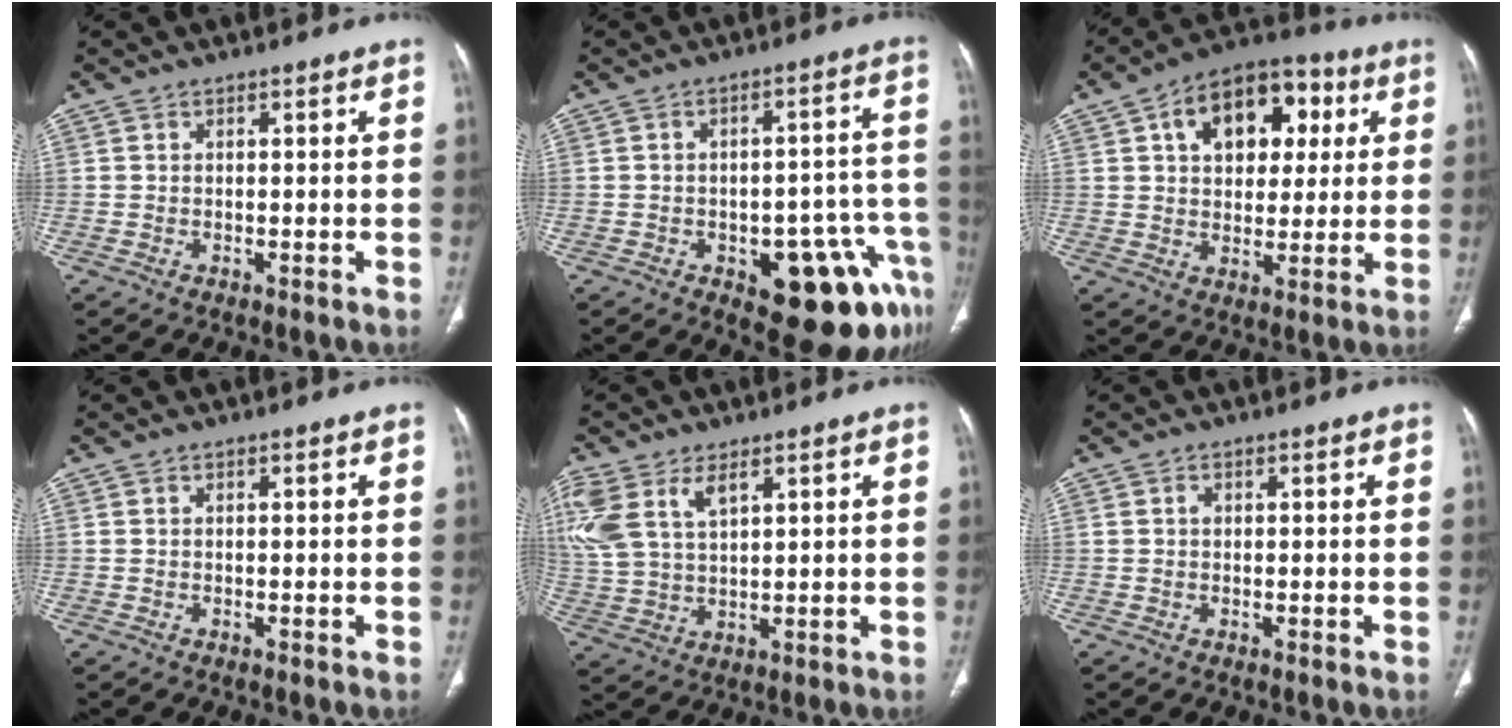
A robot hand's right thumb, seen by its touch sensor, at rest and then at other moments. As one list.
[{"total": 15.8, "force": [-7.2, 7.0, 12.2], "torque": [-0.089, 0.052, -0.077]}, {"total": 15.9, "force": [5.2, 10.4, 10.9], "torque": [-0.122, 0.009, 0.077]}, {"total": 0.0}, {"total": 13.0, "force": [6.1, 7.3, 8.8], "torque": [-0.210, -0.003, 0.131]}, {"total": 0.8, "force": [0.2, 0.6, 0.5], "torque": [-0.008, 0.003, 0.005]}]